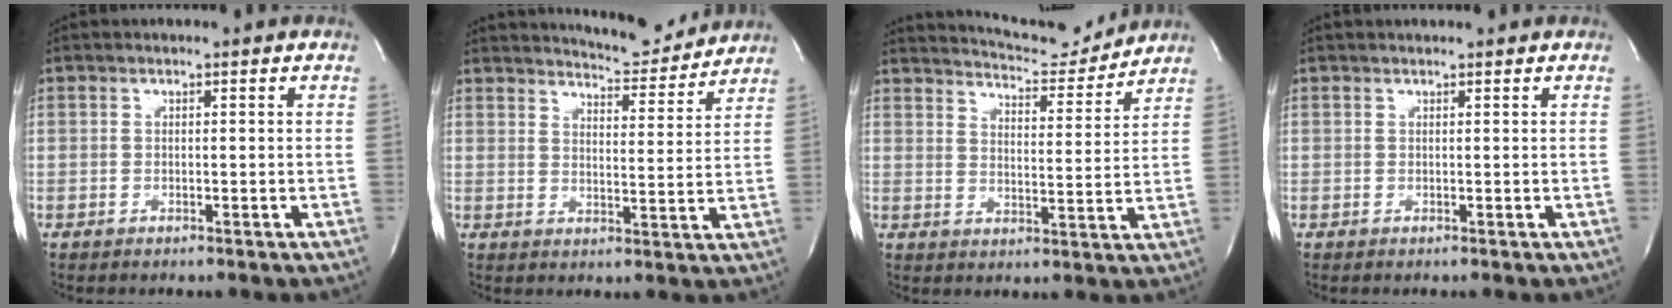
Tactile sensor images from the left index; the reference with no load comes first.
{"total": 9.4, "force": [9.2, 0.8, 1.5], "torque": [-0.026, -0.013, 0.125]}
{"total": 10.6, "force": [10.3, 0.8, 2.1], "torque": [-0.037, -0.006, 0.147]}
{"total": 1.9, "force": [1.8, 0.1, 0.7], "torque": [-0.008, 0.017, 0.024]}